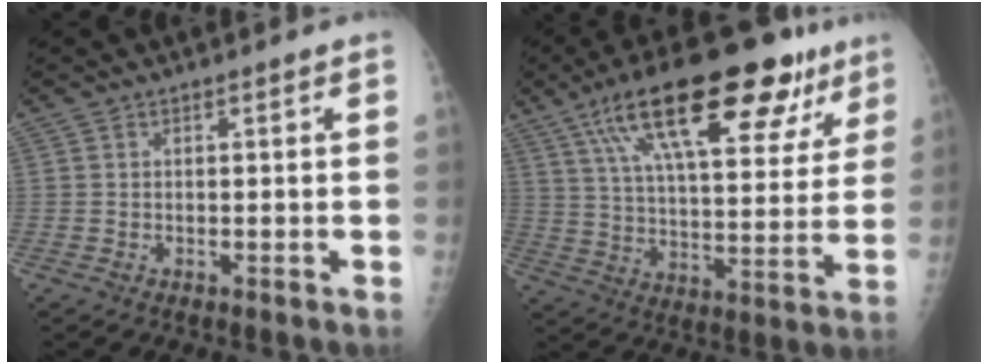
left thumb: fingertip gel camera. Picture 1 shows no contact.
{"total": 27.0, "force": [15.0, 10.0, 20.1], "torque": [-0.288, -0.007, 0.239]}